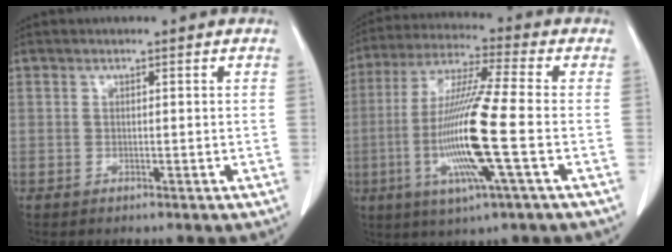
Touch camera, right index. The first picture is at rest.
{"total": 15.1, "force": [-3.3, -0.3, 14.8], "torque": [-0.305, -0.014, -0.071]}